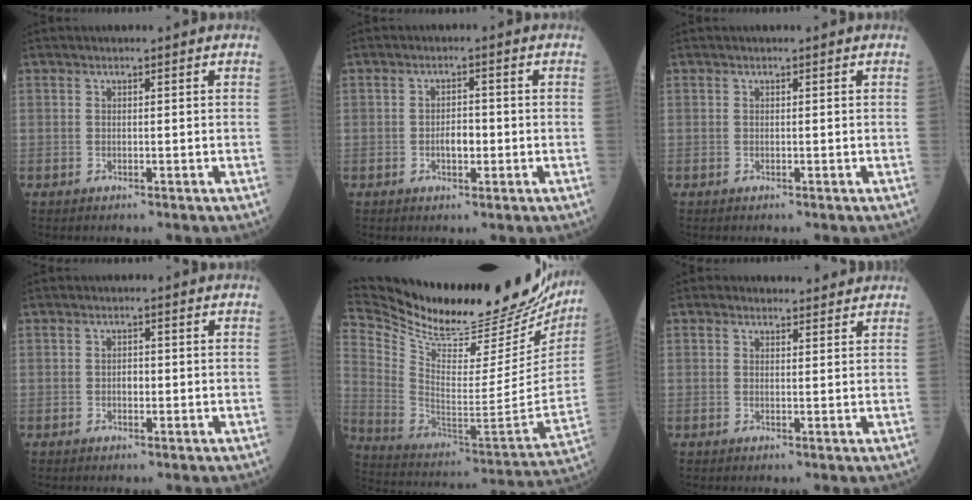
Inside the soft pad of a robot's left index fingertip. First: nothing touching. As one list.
[{"total": 2.7, "force": [-0.7, 1.3, 2.3], "torque": [-0.038, 0.004, -0.011]}, {"total": 0.0}, {"total": 1.3, "force": [-0.2, 0.8, 1.0], "torque": [-0.016, 0.003, -0.003]}, {"total": 34.3, "force": [30.0, 7.4, 15.0], "torque": [-0.271, -0.076, 0.426]}, {"total": 2.5, "force": [2.3, 1.1, 0.1], "torque": [-0.002, 0.009, 0.027]}]